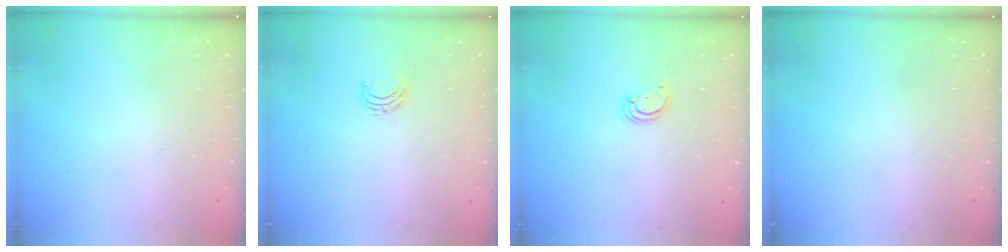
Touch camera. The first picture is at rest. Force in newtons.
{"total": 4.6, "press": 4.6, "slide": 0.4}
{"total": 2.4, "press": 2.4, "slide": 0.2}
{"total": 0.0}